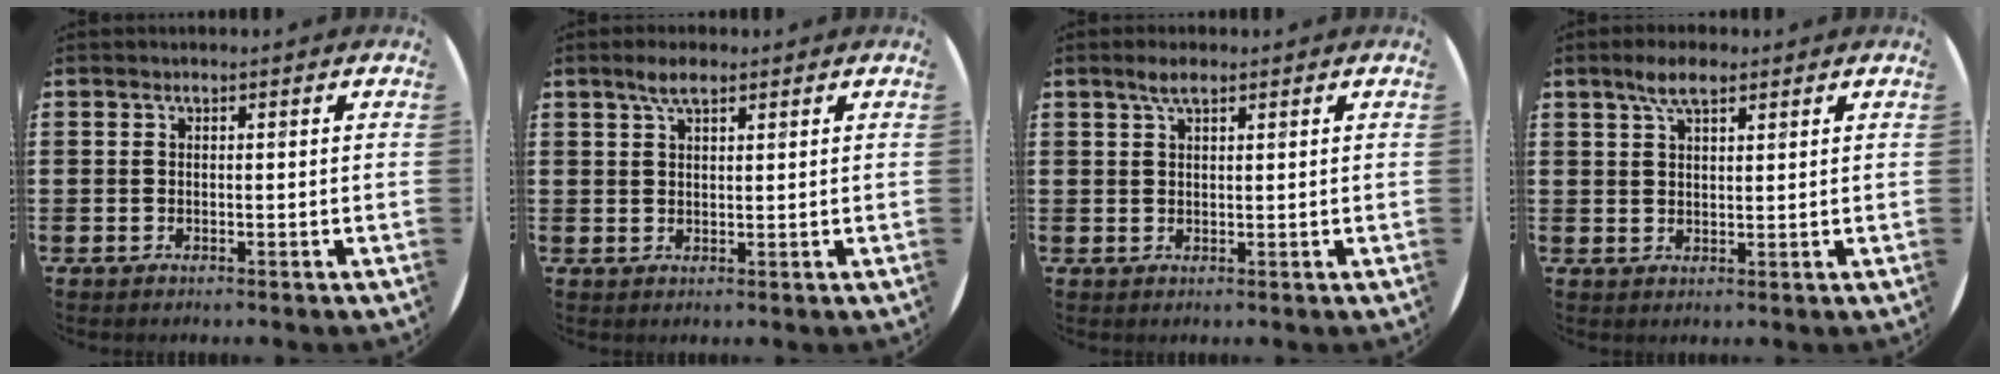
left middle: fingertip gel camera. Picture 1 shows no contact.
{"total": 3.4, "force": [2.3, 1.1, 2.2], "torque": [-0.039, 0.003, 0.039]}
{"total": 2.4, "force": [1.6, 0.7, 1.6], "torque": [-0.034, 0.007, 0.027]}
{"total": 4.4, "force": [3.0, 1.5, 2.8], "torque": [-0.052, 0.004, 0.051]}